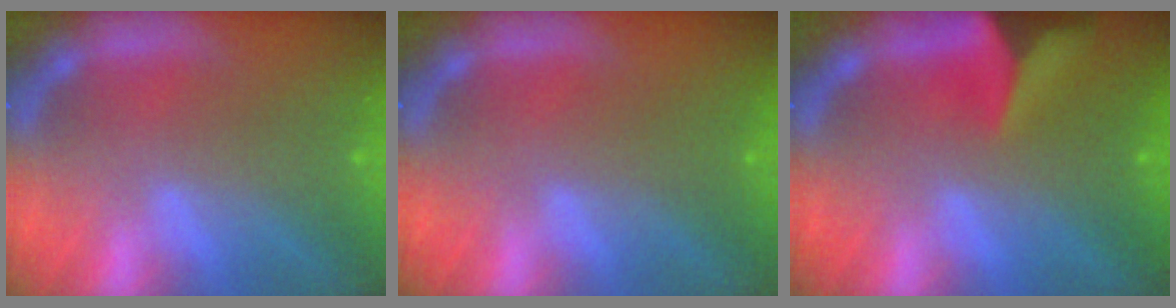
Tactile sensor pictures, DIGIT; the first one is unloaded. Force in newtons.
{"total": 0.0}
{"total": 7.0}